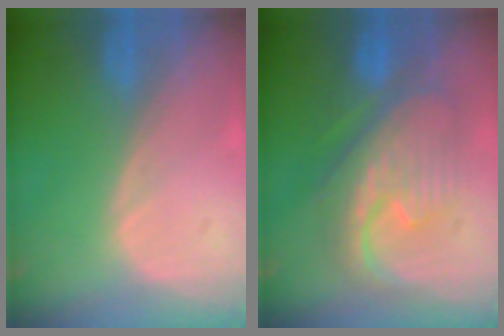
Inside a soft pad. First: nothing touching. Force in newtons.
{"total": 9.7, "press": 9.7, "slide": 0.8}